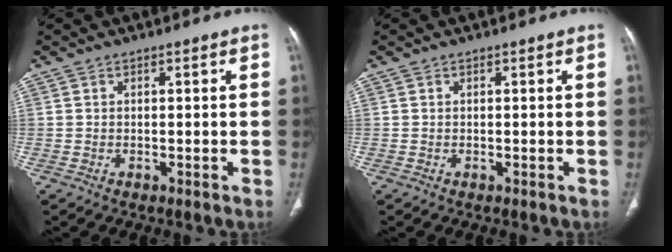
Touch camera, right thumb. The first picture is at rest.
{"total": 0.0}